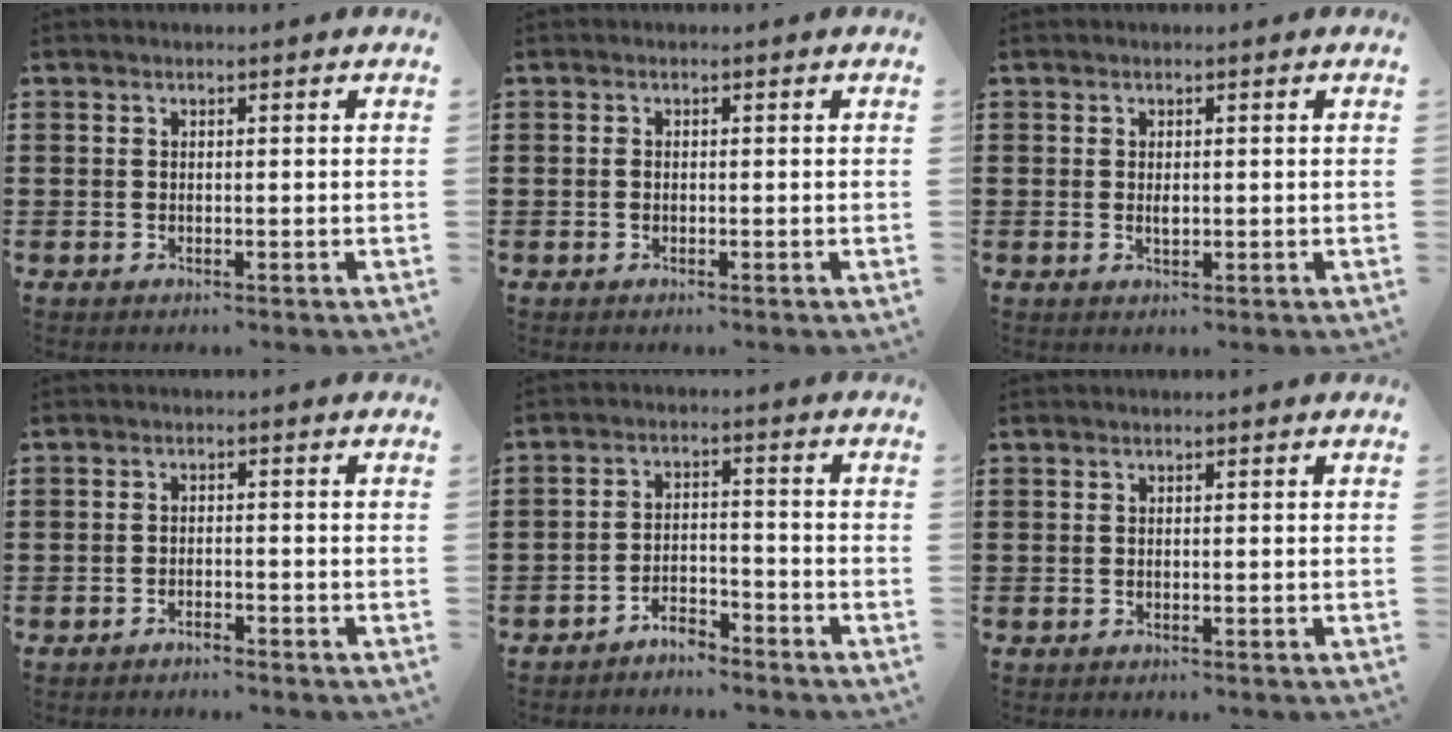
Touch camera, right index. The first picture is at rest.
{"total": 0.8, "force": [-0.2, 0.4, 0.6], "torque": [-0.016, -0.001, -0.003]}
{"total": 1.1, "force": [0.1, 0.5, 1.0], "torque": [-0.020, 0.003, 0.000]}
{"total": 1.4, "force": [-1.4, 0.2, 0.2], "torque": [-0.008, 0.003, -0.028]}
{"total": 3.6, "force": [-3.5, 0.6, 0.3], "torque": [-0.013, 0.006, -0.073]}
{"total": 0.0}